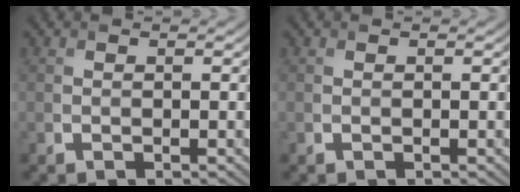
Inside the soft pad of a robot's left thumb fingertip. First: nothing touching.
{"total": 0.0}